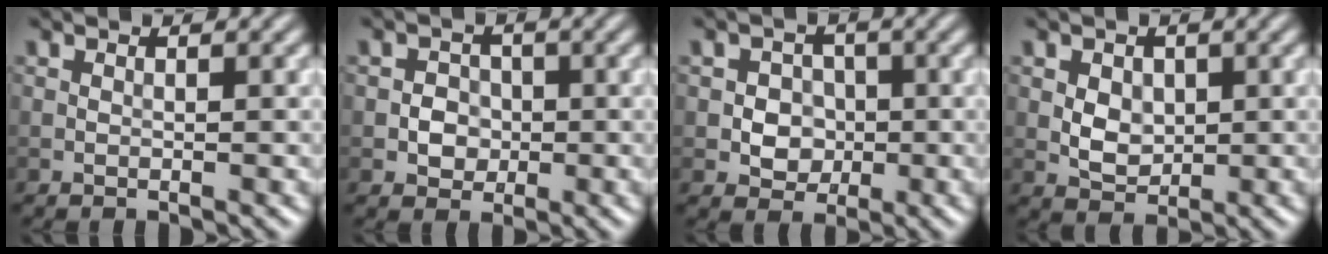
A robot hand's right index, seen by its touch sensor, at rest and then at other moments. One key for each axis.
{"total": 2.2, "fx": -0.4, "fy": 2.0, "fz": 0.9, "tx": -0.005, "ty": 0.000, "tz": -0.011}
{"total": 3.2, "fx": -0.5, "fy": 2.8, "fz": 1.5, "tx": -0.004, "ty": -0.001, "tz": -0.018}
{"total": 2.8, "fx": 0.3, "fy": 2.1, "fz": 1.8, "tx": -0.031, "ty": -0.001, "tz": 0.004}